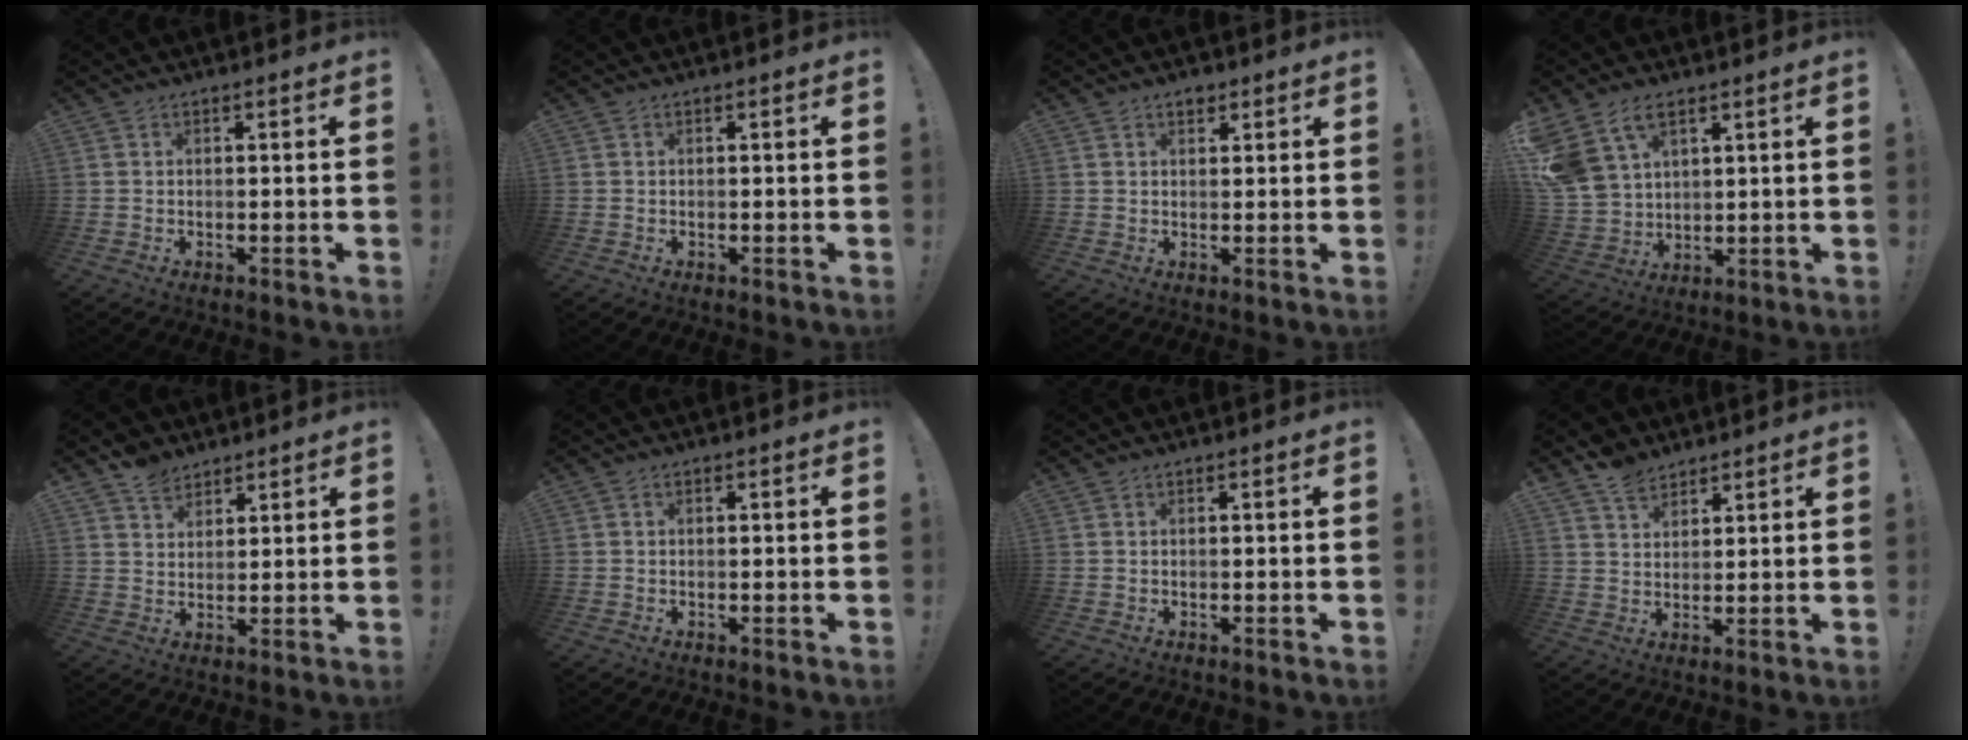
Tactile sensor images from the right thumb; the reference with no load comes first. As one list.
[{"total": 0.0}, {"total": 2.1, "force": [1.3, 1.4, 0.9], "torque": [0.000, -0.009, 0.021]}, {"total": 12.3, "force": [7.2, 8.0, 5.9], "torque": [-0.128, -0.035, 0.146]}, {"total": 6.4, "force": [4.8, 4.0, 1.3], "torque": [-0.019, -0.028, 0.093]}, {"total": 0.0}, {"total": 0.0}, {"total": 6.4, "force": [5.0, 3.6, 1.7], "torque": [-0.027, -0.030, 0.096]}]